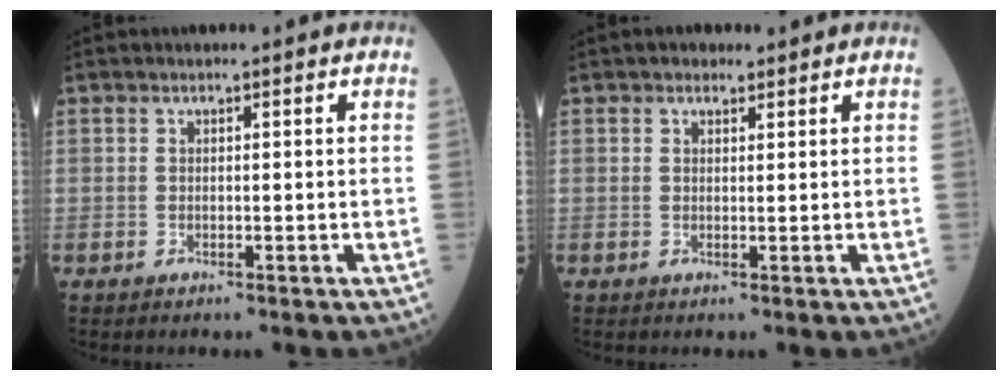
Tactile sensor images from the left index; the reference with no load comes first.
{"total": 1.2, "force": [0.9, 0.7, 0.3], "torque": [-0.009, 0.004, 0.012]}